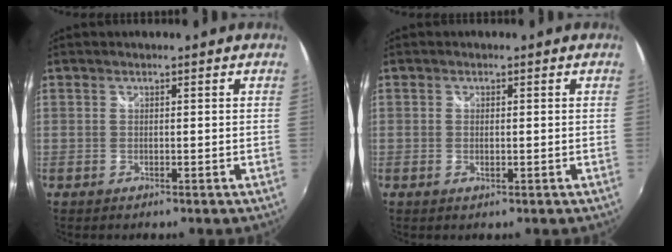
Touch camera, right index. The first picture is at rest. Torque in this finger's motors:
{"motor_torque": [-0.20, -0.07, 0.01, 0.00]}